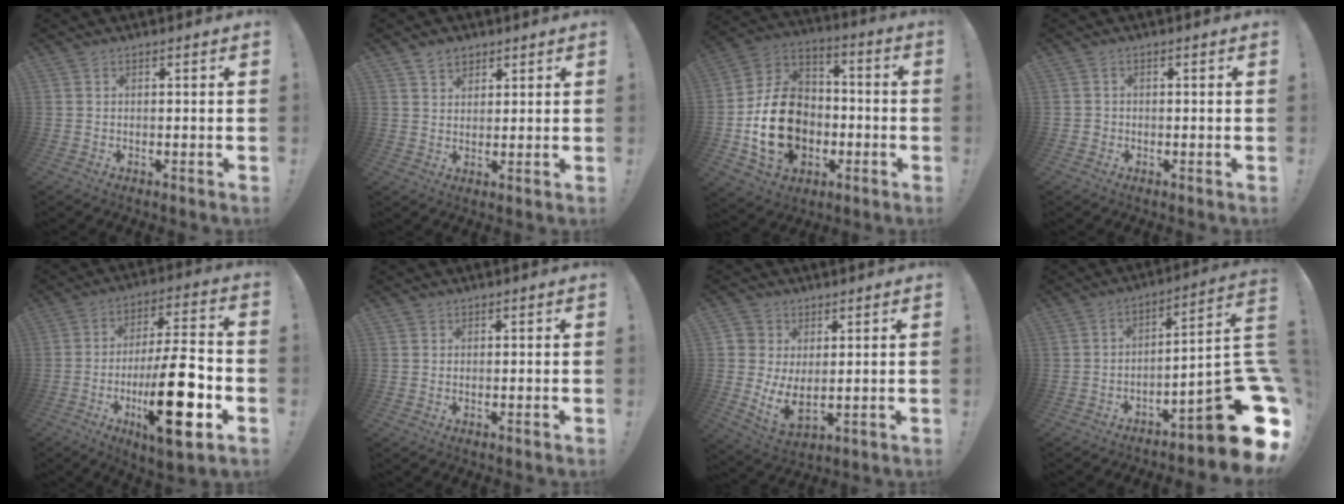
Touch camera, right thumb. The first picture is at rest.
{"total": 4.4, "force": [3.1, 2.9, 1.0], "torque": [-0.012, -0.014, 0.057]}
{"total": 20.2, "force": [-4.9, 15.5, 11.9], "torque": [-0.204, 0.030, -0.072]}
{"total": 1.5, "force": [-0.6, 1.3, 0.5], "torque": [-0.010, 0.005, -0.011]}
{"total": 21.9, "force": [-6.4, 6.3, 20.0], "torque": [-0.320, 0.021, -0.098]}
{"total": 0.8, "force": [0.7, 0.4, 0.0], "torque": [0.001, 0.000, 0.013]}
{"total": 6.6, "force": [2.4, 4.5, 4.3], "torque": [-0.082, -0.030, 0.047]}
{"total": 17.6, "force": [-7.8, 3.8, 15.2], "torque": [-0.174, 0.017, -0.122]}